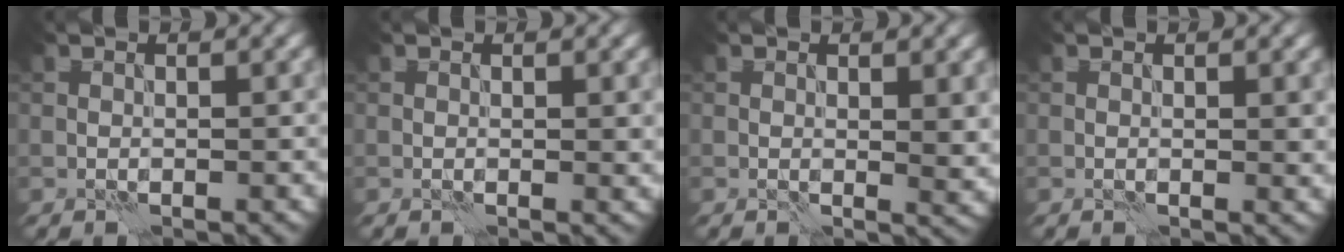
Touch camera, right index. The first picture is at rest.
{"total": 0.6, "force": [0.3, 0.2, 0.5], "torque": [-0.004, -0.001, 0.004]}
{"total": 2.1, "force": [0.4, 0.7, 1.9], "torque": [-0.022, -0.006, 0.008]}
{"total": 0.8, "force": [0.4, 0.2, 0.7], "torque": [-0.006, -0.002, 0.004]}